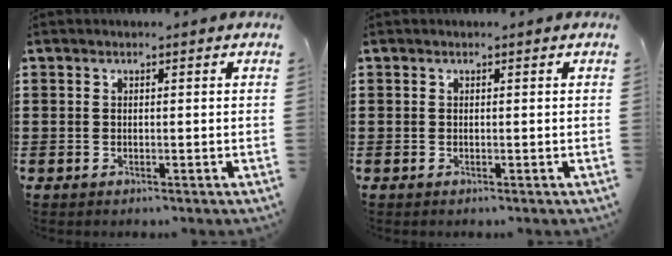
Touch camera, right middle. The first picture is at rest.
{"total": 0.0}